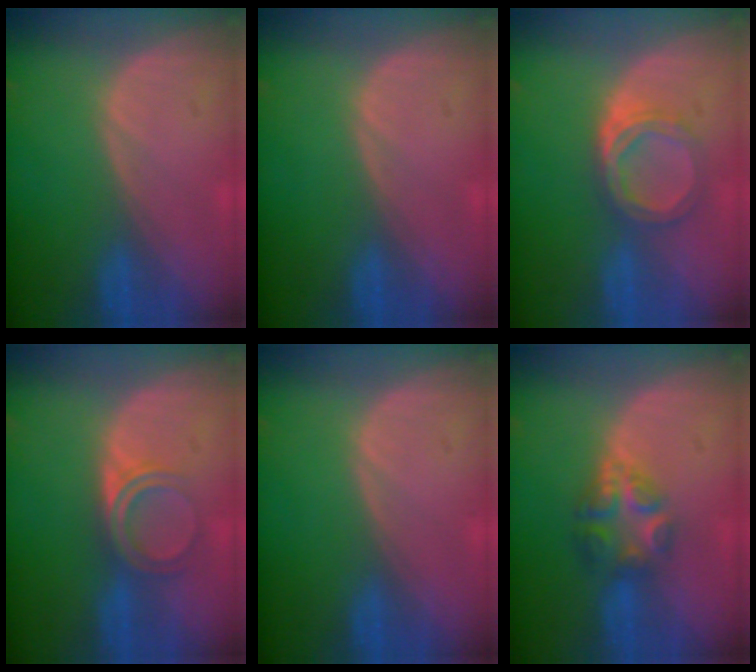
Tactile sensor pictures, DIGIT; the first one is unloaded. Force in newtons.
{"total": 0.0}
{"total": 5.7, "press": 5.0, "slide": 2.7}
{"total": 4.8, "press": 4.1, "slide": 2.6}
{"total": 0.0}
{"total": 6.2, "press": 5.4, "slide": 2.9}